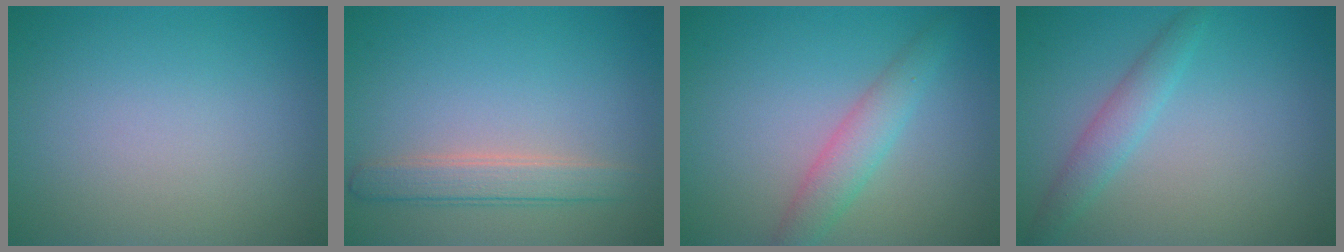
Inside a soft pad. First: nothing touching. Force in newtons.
{"total": 2.6, "press": 2.6, "slide": 0.1}
{"total": 2.9, "press": 2.9, "slide": 0.1}
{"total": 2.2, "press": 2.2, "slide": 0.1}